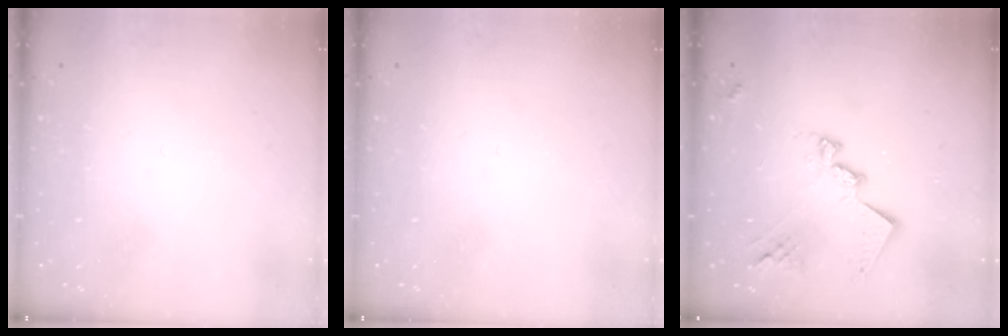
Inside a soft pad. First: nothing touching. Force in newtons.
{"total": 0.0}
{"total": 15.6, "press": 15.5, "slide": 1.2}